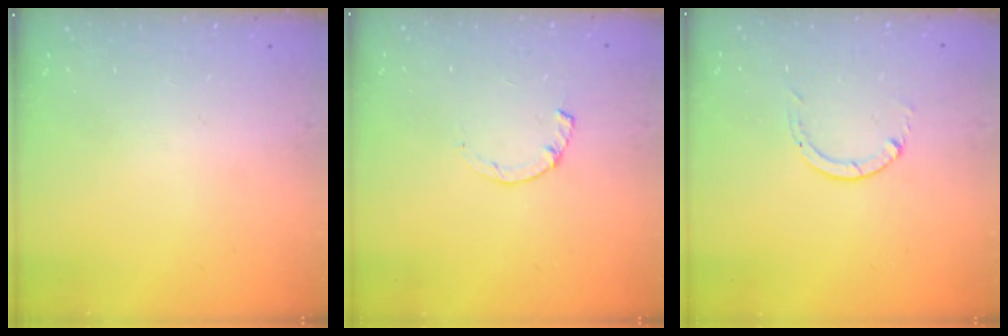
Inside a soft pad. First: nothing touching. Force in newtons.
{"total": 1.0, "press": 0.9, "slide": 0.2}
{"total": 0.6, "press": 0.5, "slide": 0.1}